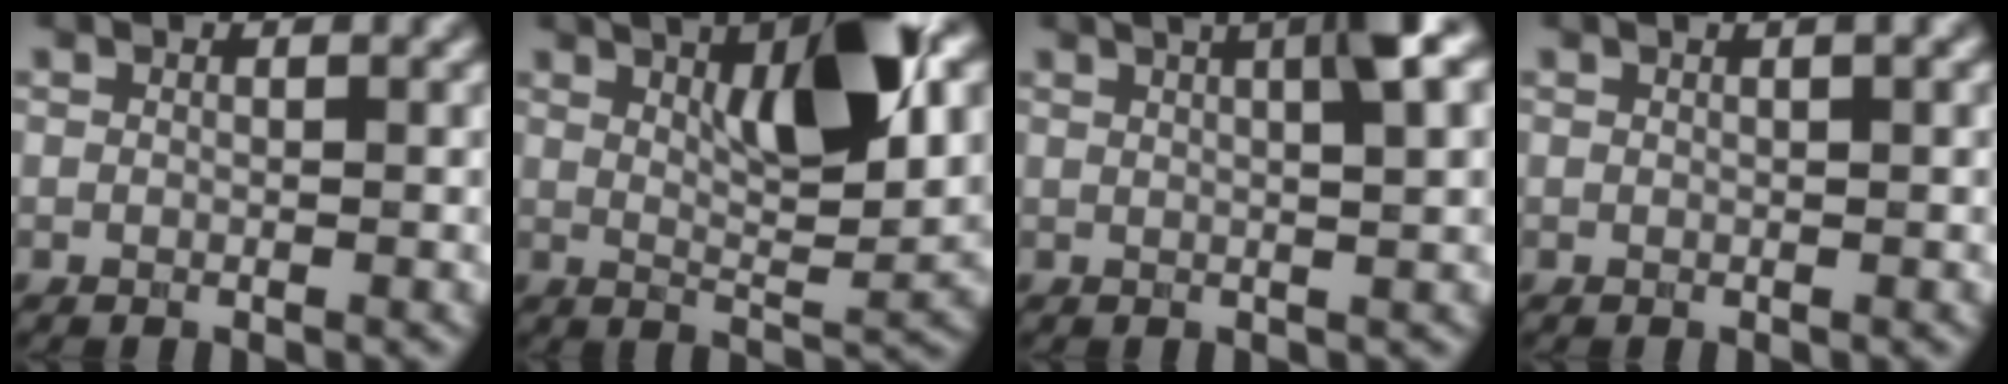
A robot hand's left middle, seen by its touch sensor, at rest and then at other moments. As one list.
[{"total": 9.8, "force": [3.7, 2.7, 8.7], "torque": [-0.129, 0.004, 0.063]}, {"total": 5.9, "force": [2.2, 1.2, 5.3], "torque": [-0.059, 0.018, 0.022]}, {"total": 1.1, "force": [0.5, 0.1, 0.9], "torque": [-0.014, 0.004, 0.004]}]